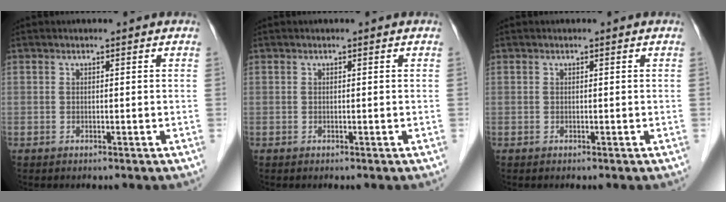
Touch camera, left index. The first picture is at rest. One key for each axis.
{"total": 0.0}
{"total": 0.0}